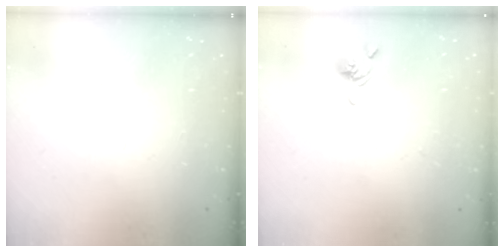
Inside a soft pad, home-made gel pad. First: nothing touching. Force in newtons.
{"total": 2.6, "press": 2.5, "slide": 0.7}